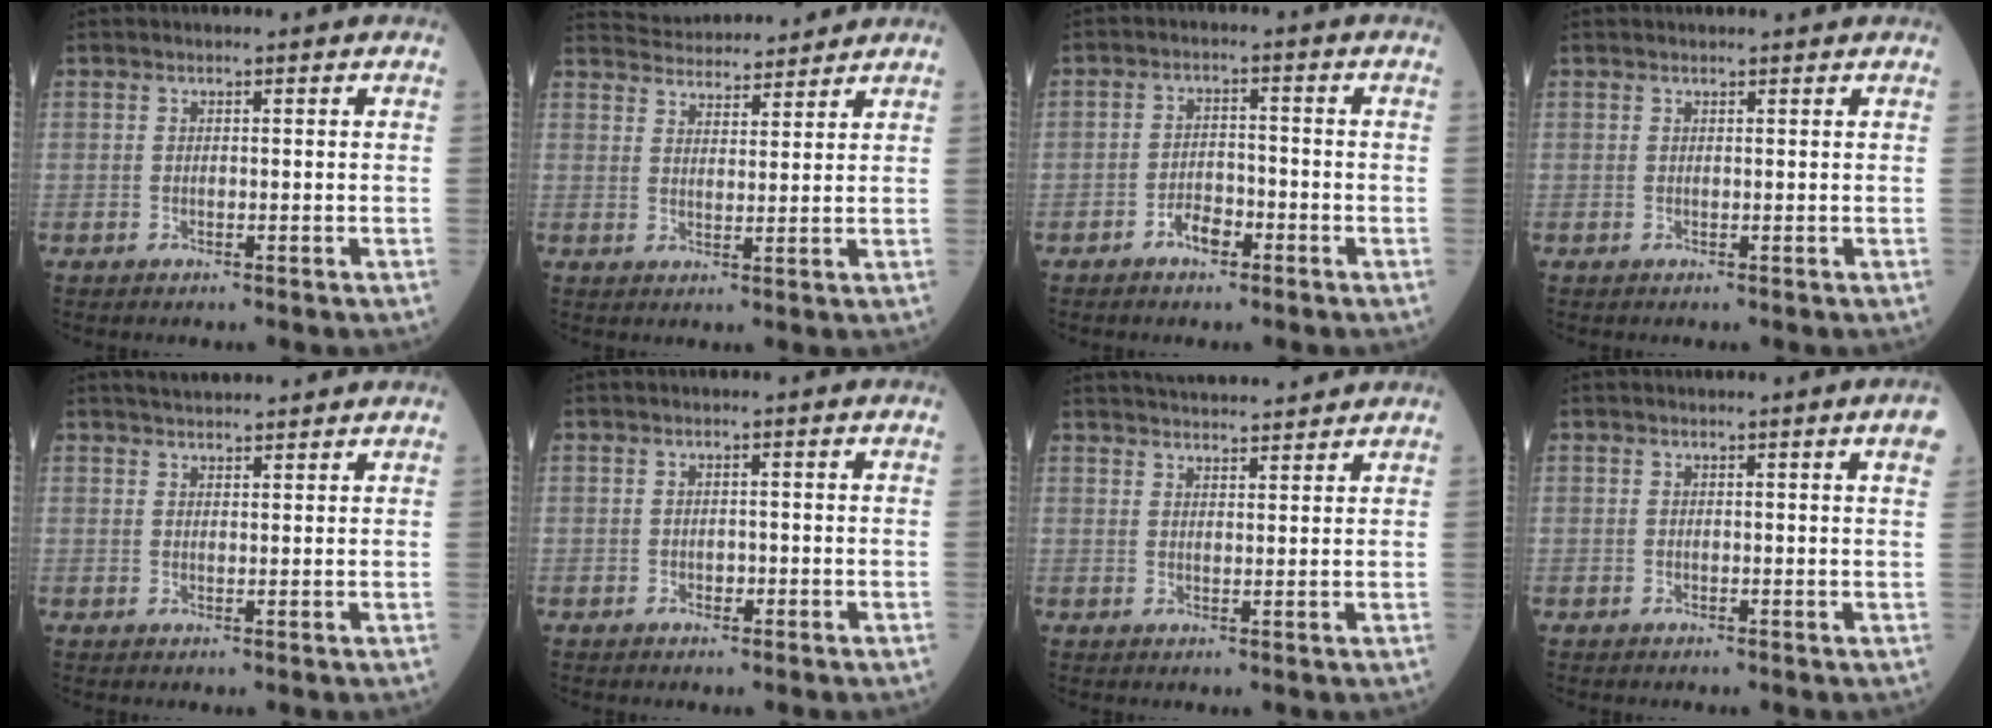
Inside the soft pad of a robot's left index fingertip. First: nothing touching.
{"total": 10.5, "force": [10.1, 1.6, 2.0], "torque": [-0.036, 0.025, 0.151]}
{"total": 3.5, "force": [-2.3, 1.6, 2.1], "torque": [-0.039, 0.006, -0.042]}
{"total": 1.1, "force": [1.1, 0.0, 0.2], "torque": [-0.007, 0.011, 0.018]}
{"total": 5.8, "force": [5.4, 0.7, 2.0], "torque": [-0.031, 0.033, 0.079]}
{"total": 1.0, "force": [-0.4, 0.7, 0.6], "torque": [-0.010, 0.003, -0.006]}
{"total": 10.4, "force": [9.9, 1.0, 3.1], "torque": [-0.050, 0.023, 0.140]}
{"total": 2.6, "force": [1.4, -0.2, 2.2], "torque": [-0.025, -0.002, 0.011]}